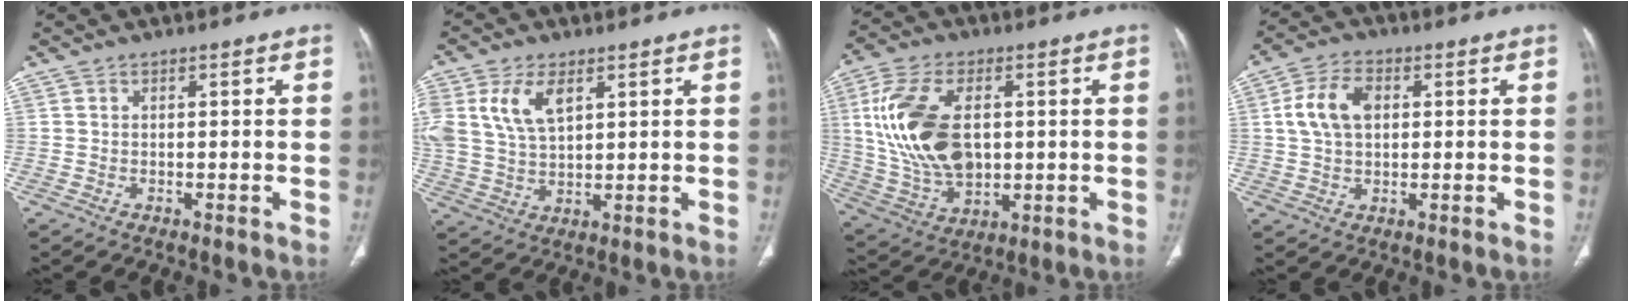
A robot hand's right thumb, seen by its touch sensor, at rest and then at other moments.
{"total": 10.2, "force": [4.1, 5.7, 7.4], "torque": [-0.154, -0.003, 0.089]}
{"total": 18.6, "force": [2.4, 11.2, 14.6], "torque": [-0.288, -0.007, 0.058]}
{"total": 8.5, "force": [1.7, 5.5, 6.2], "torque": [-0.118, 0.012, 0.030]}